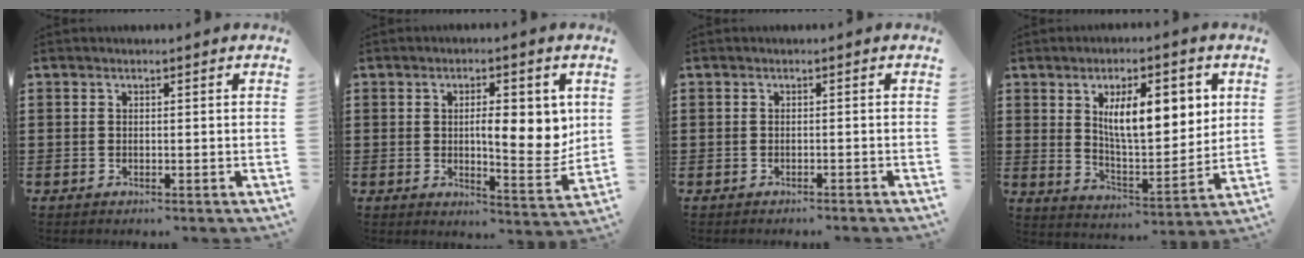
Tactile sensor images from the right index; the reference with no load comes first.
{"total": 8.6, "force": [1.4, 3.1, 7.9], "torque": [-0.112, -0.007, 0.014]}
{"total": 0.8, "force": [-0.7, 0.2, -0.1], "torque": [0.001, 0.003, -0.017]}
{"total": 10.5, "force": [3.7, 4.1, 8.9], "torque": [-0.149, -0.004, 0.059]}